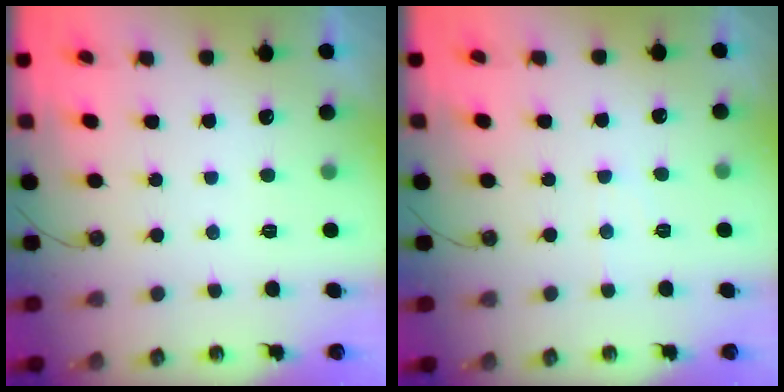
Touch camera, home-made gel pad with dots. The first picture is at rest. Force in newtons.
{"total": 3.9, "press": 3.9, "slide": 0.6}